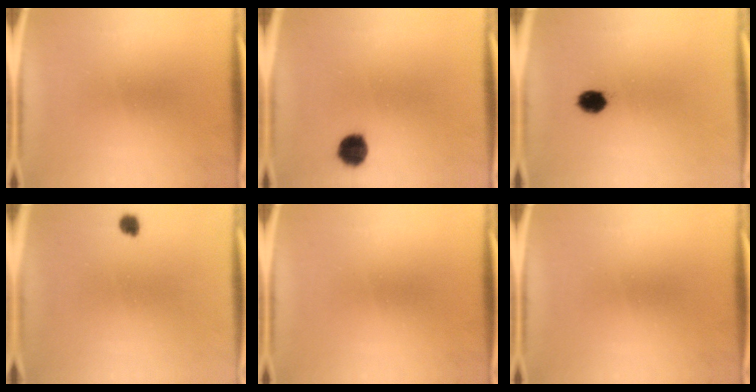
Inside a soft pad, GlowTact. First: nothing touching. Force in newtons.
{"total": 4.9}
{"total": 4.0}
{"total": 1.8}
{"total": 0.0}
{"total": 0.0}